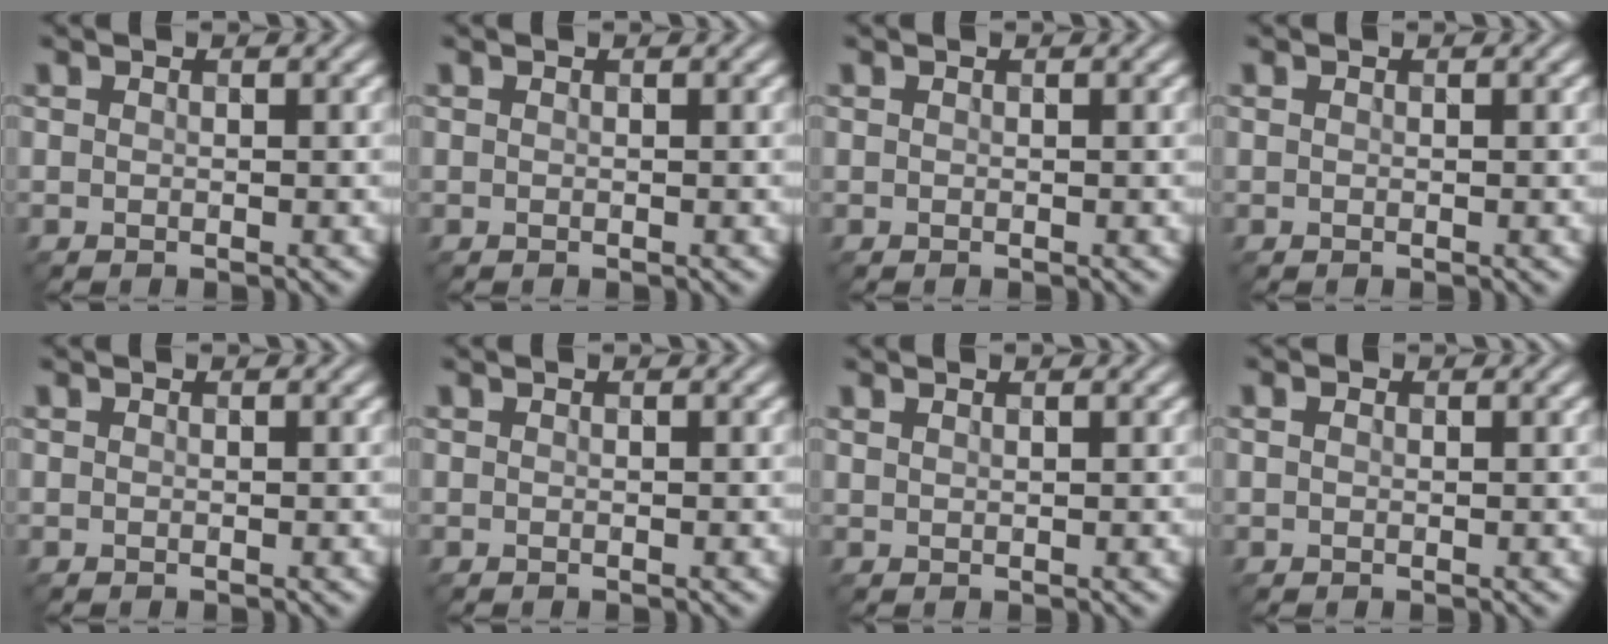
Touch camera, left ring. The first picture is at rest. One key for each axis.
{"total": 0.0}
{"total": 0.0}
{"total": 0.0}
{"total": 0.0}
{"total": 0.0}
{"total": 0.7, "fx": 0.6, "fy": 0.1, "fz": 0.3, "tx": -0.006, "ty": 0.000, "tz": 0.009}
{"total": 0.9, "fx": 0.2, "fy": 0.6, "fz": 0.5, "tx": -0.013, "ty": 0.001, "tz": 0.001}